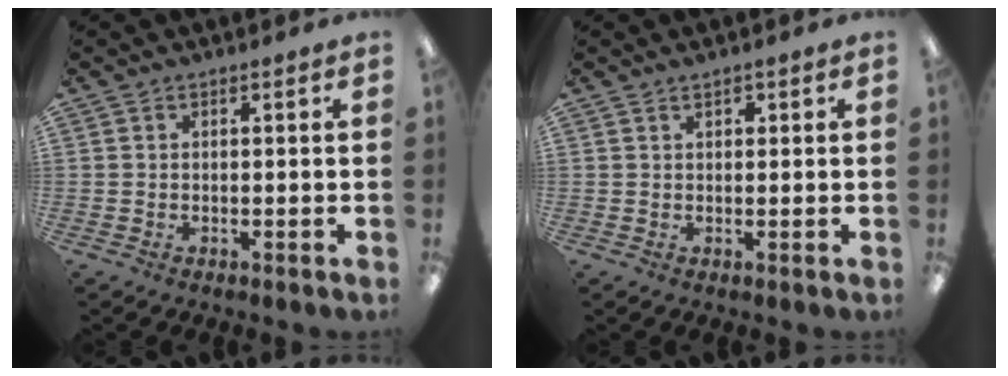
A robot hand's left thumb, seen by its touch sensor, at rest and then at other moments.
{"total": 1.5, "force": [1.0, 0.8, 0.8], "torque": [-0.008, -0.001, 0.016]}